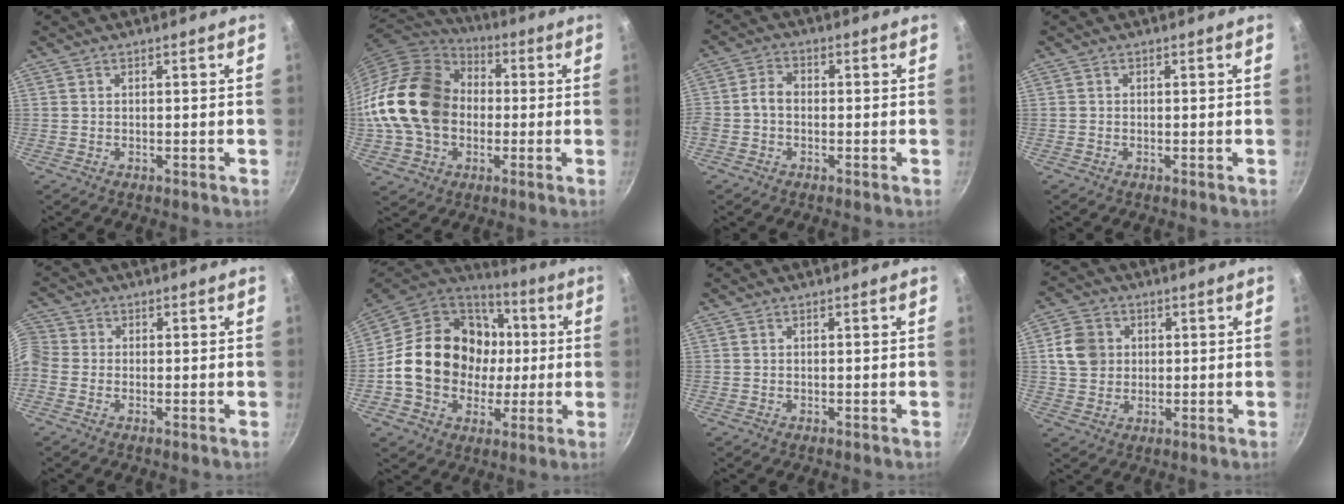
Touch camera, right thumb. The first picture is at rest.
{"total": 21.1, "force": [0.0, 16.3, 13.4], "torque": [-0.231, 0.039, -0.004]}
{"total": 3.7, "force": [-0.9, 2.8, 2.2], "torque": [-0.038, 0.018, -0.029]}
{"total": 0.0}
{"total": 5.1, "force": [-1.3, 4.5, 2.1], "torque": [-0.048, 0.019, -0.044]}
{"total": 23.0, "force": [0.4, 19.1, 12.9], "torque": [-0.207, 0.037, 0.012]}
{"total": 0.0}
{"total": 7.6, "force": [1.4, 6.6, 3.4], "torque": [-0.034, 0.004, 0.020]}